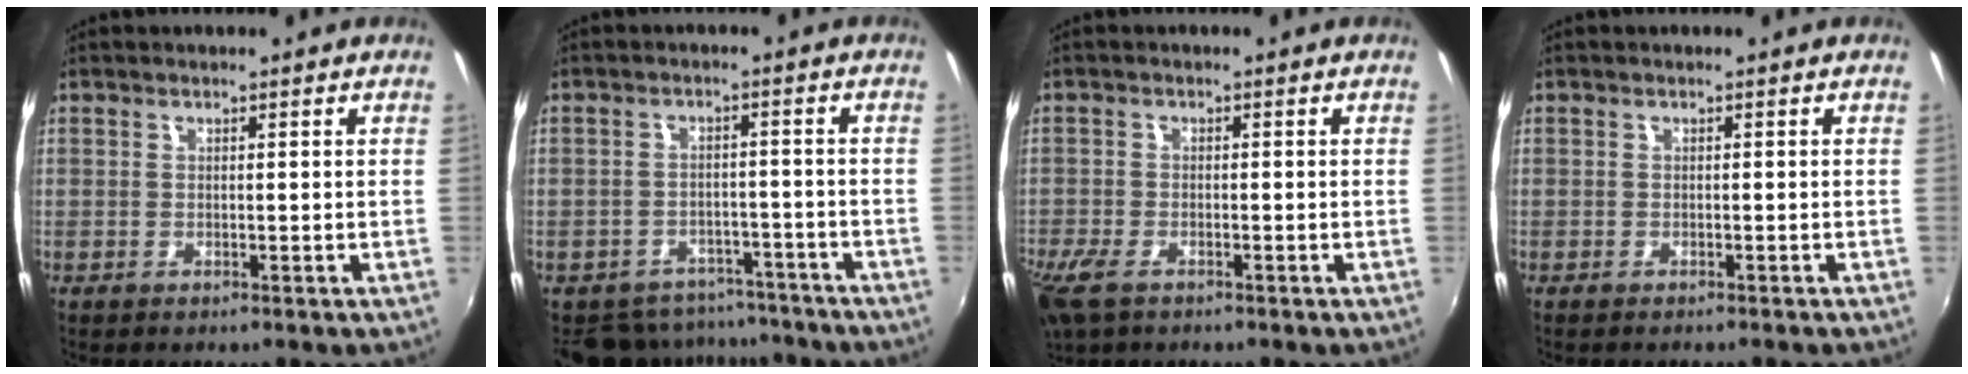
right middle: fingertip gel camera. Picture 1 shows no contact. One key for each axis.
{"total": 10.9, "fx": -9.3, "fy": 5.3, "fz": 2.1, "tx": -0.054, "ty": 0.010, "tz": -0.120}
{"total": 6.2, "fx": -4.0, "fy": 2.8, "fz": 3.8, "tx": -0.102, "ty": -0.022, "tz": -0.080}
{"total": 1.4, "fx": -1.3, "fy": 0.3, "fz": 0.5, "tx": -0.013, "ty": -0.009, "tz": -0.019}